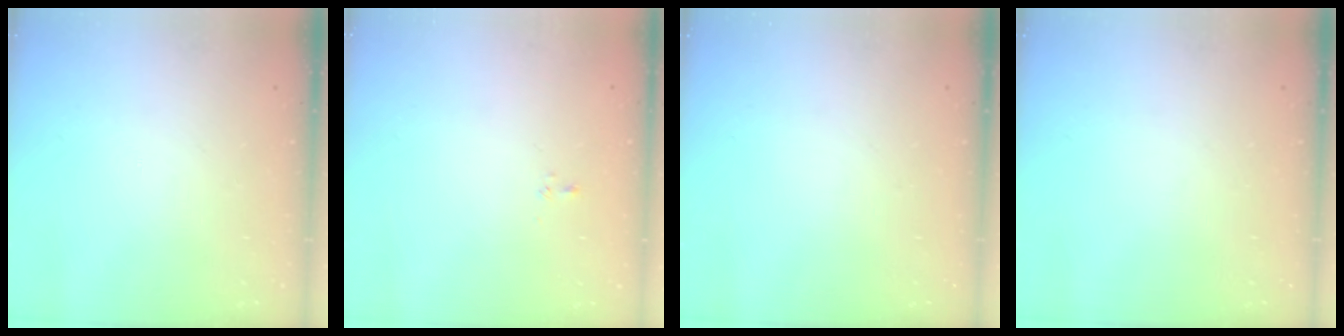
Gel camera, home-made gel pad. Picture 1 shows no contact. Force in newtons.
{"total": 1.6, "press": 1.4, "slide": 0.8}
{"total": 0.0}
{"total": 0.0}